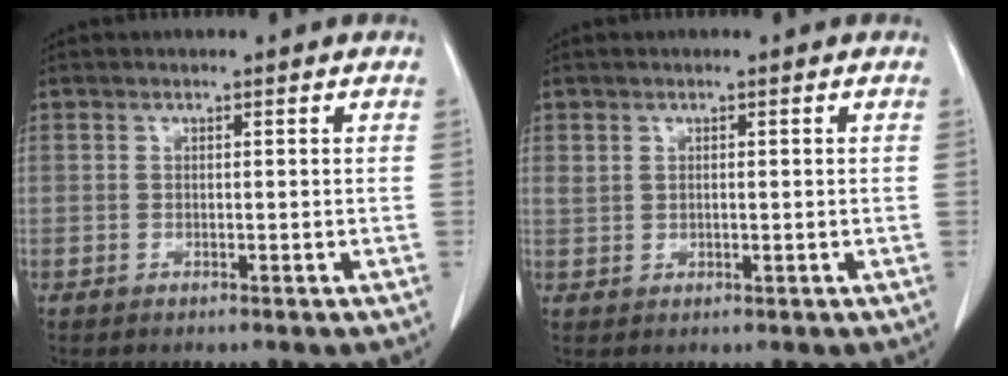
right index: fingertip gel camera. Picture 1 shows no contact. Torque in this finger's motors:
{"motor_torque": [0.11, 0.06, 0.02, 0.00]}